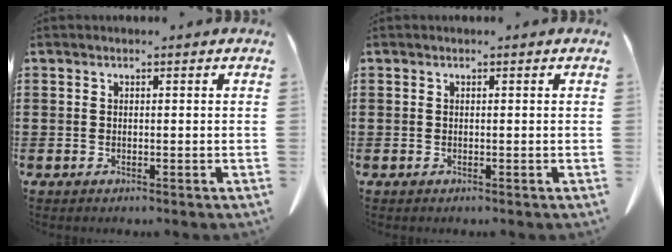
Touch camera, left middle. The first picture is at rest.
{"total": 0.0}